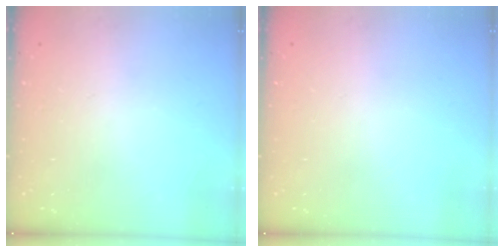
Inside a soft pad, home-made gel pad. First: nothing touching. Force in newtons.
{"total": 0.0}